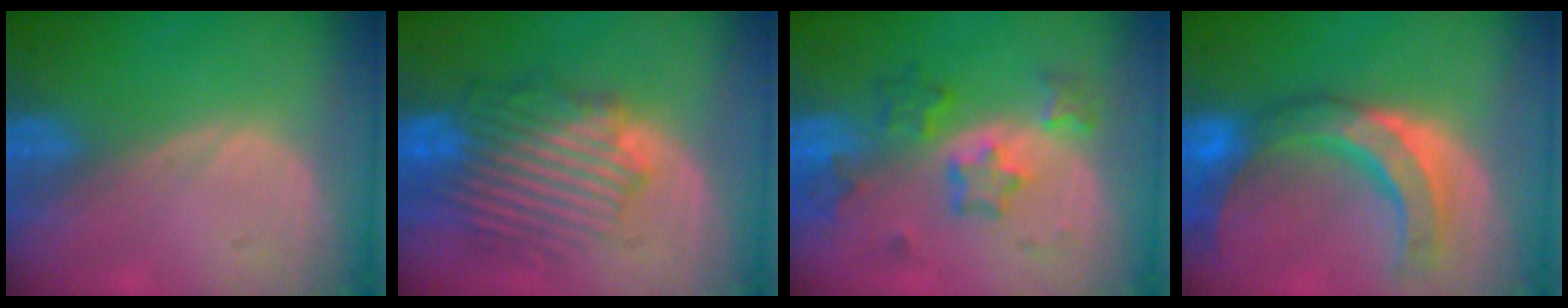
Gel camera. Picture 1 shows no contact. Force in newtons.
{"total": 9.1, "press": 9.0, "slide": 1.7}
{"total": 5.9, "press": 5.9, "slide": 0.8}
{"total": 10.1, "press": 9.5, "slide": 3.4}